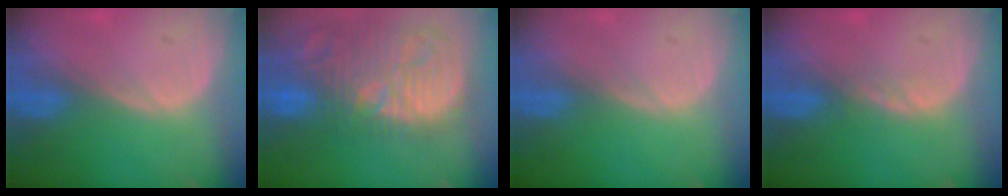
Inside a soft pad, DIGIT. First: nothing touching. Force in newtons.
{"total": 15.2, "press": 13.2, "slide": 7.4}
{"total": 0.0}
{"total": 1.1, "press": 1.0, "slide": 0.2}